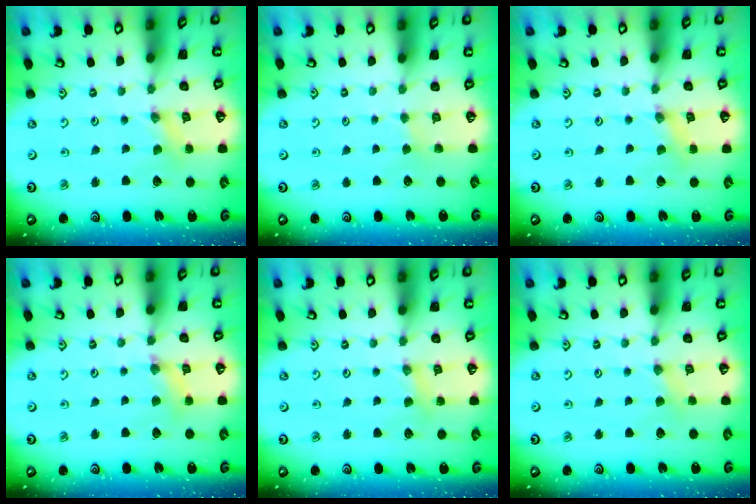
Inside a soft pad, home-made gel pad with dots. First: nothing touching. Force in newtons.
{"total": 2.0, "press": 2.0, "slide": 0.4}
{"total": 1.7, "press": 1.7, "slide": 0.2}
{"total": 5.0, "press": 5.0, "slide": 0.5}
{"total": 3.0, "press": 2.9, "slide": 0.4}
{"total": 2.0, "press": 2.0, "slide": 0.4}